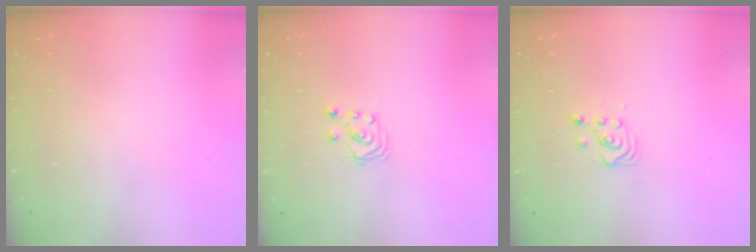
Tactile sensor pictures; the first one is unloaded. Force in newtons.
{"total": 2.6, "press": 2.6, "slide": 0.3}
{"total": 3.4, "press": 3.4, "slide": 0.5}